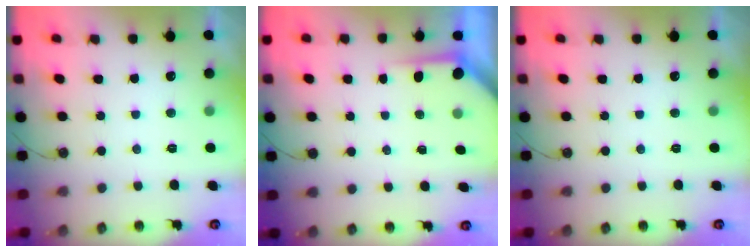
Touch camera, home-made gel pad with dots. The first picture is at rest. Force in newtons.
{"total": 3.1, "press": 3.1, "slide": 0.4}
{"total": 0.0}